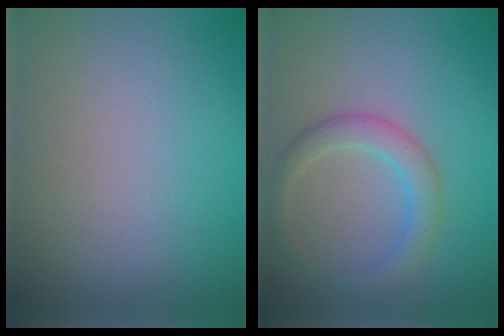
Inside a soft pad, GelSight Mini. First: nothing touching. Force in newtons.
{"total": 2.8, "press": 2.8, "slide": 0.1}